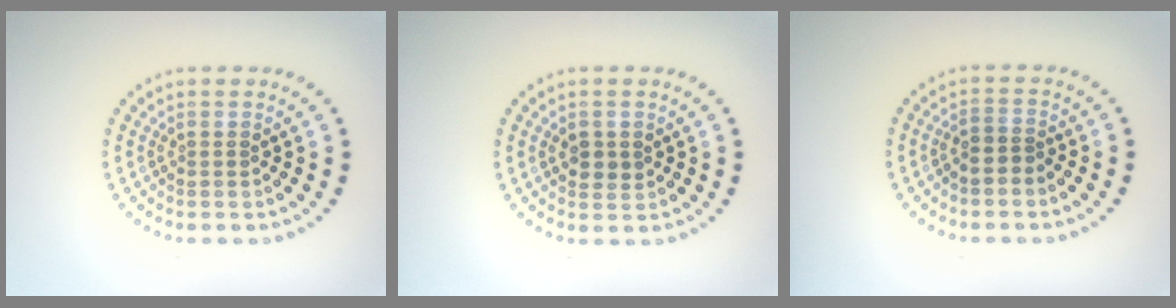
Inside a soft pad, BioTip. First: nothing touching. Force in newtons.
{"total": 1.7, "press": 1.7, "slide": 0.3}
{"total": 1.2, "press": 0.9, "slide": 0.8}